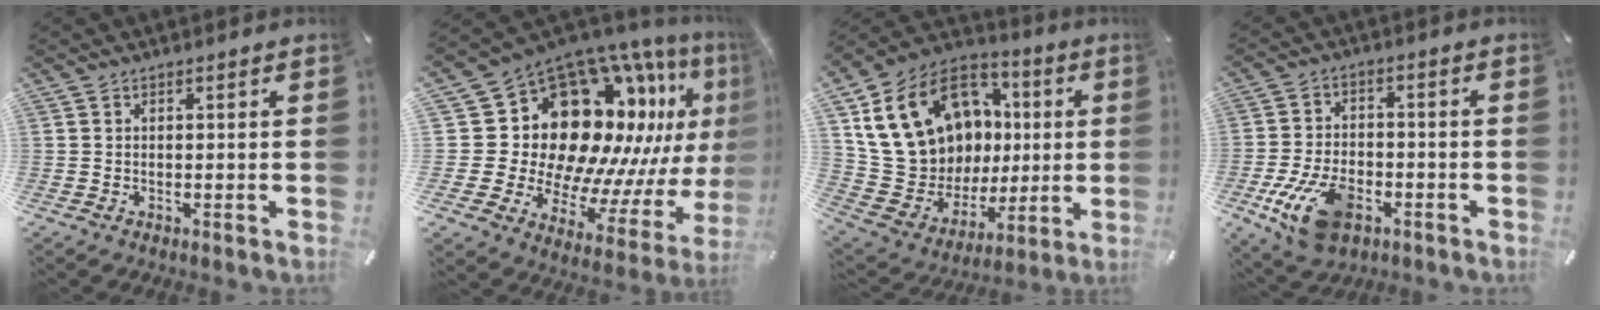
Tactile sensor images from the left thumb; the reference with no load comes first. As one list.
[{"total": 24.7, "force": [10.1, 16.6, 15.2], "torque": [-0.246, -0.136, 0.218]}, {"total": 21.7, "force": [6.6, 17.6, 10.9], "torque": [-0.220, -0.043, 0.155]}, {"total": 12.8, "force": [-5.2, 7.8, 8.7], "torque": [-0.160, 0.012, -0.093]}]